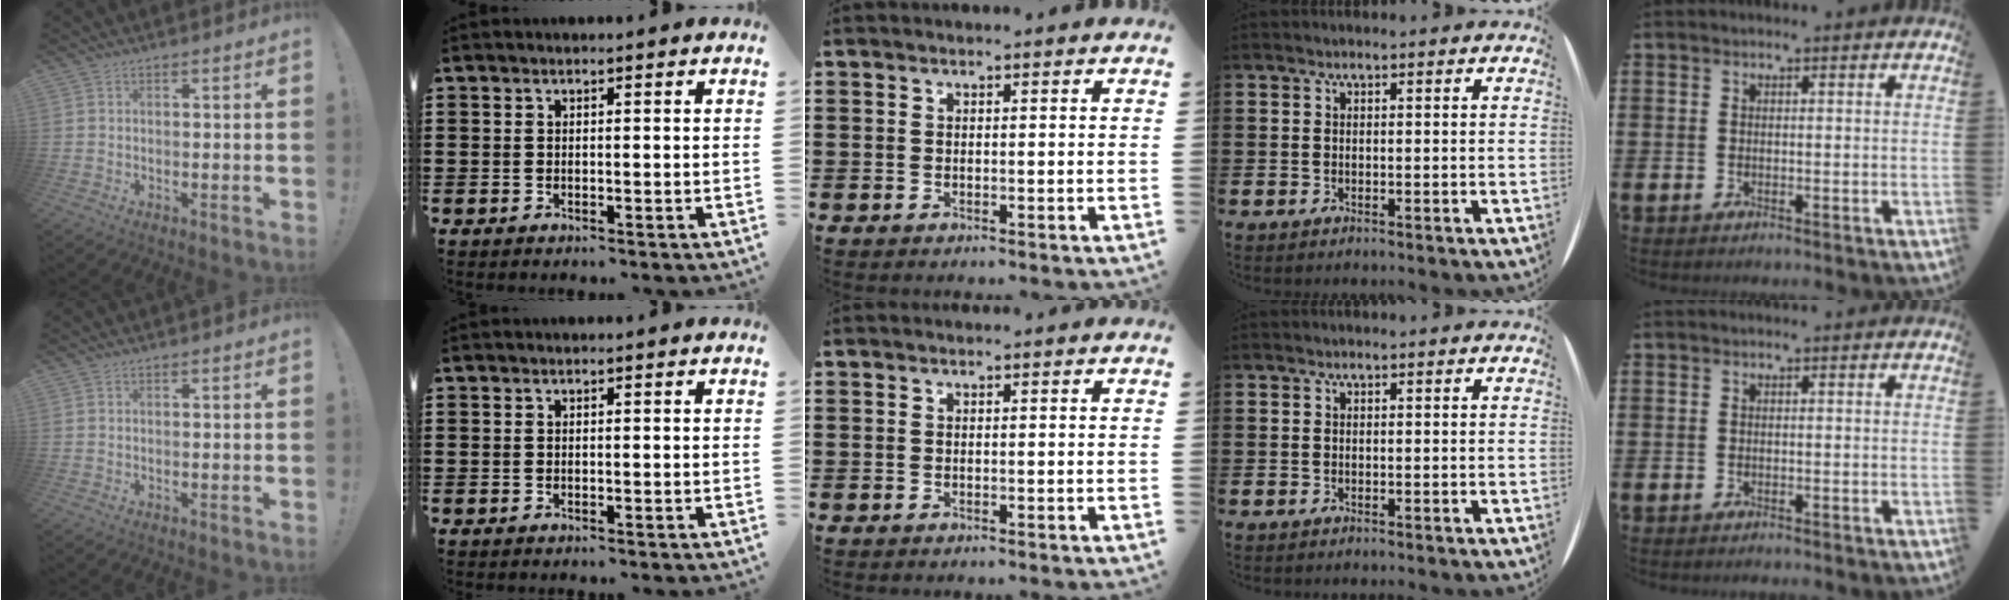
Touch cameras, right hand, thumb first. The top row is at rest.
{}